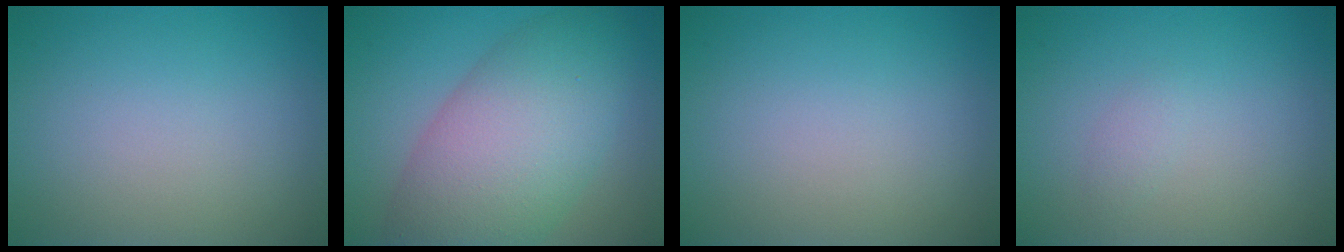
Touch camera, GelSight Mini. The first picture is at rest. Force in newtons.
{"total": 9.8, "press": 9.8, "slide": 0.3}
{"total": 0.0}
{"total": 0.7, "press": 0.7, "slide": 0.0}